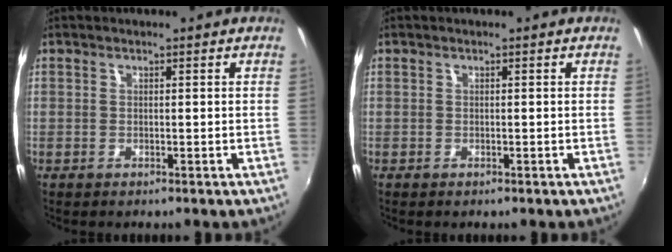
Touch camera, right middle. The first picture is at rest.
{"total": 0.0}